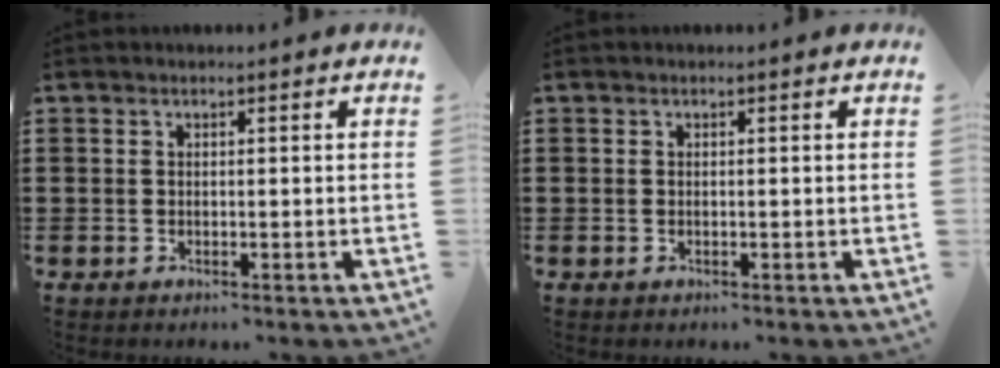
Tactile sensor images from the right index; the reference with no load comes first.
{"total": 0.0}